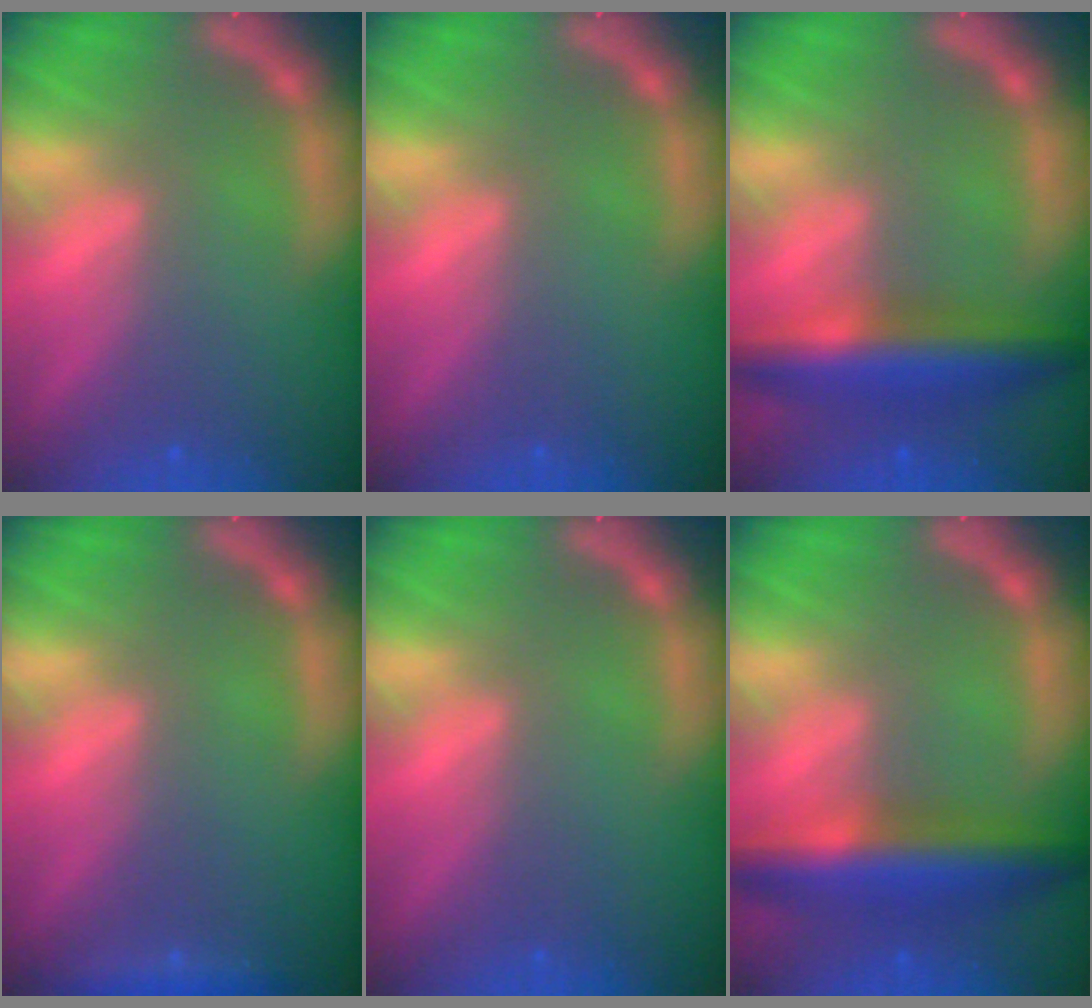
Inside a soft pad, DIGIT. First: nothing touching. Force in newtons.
{"total": 0.0}
{"total": 6.5}
{"total": 1.4}
{"total": 0.0}
{"total": 7.0}